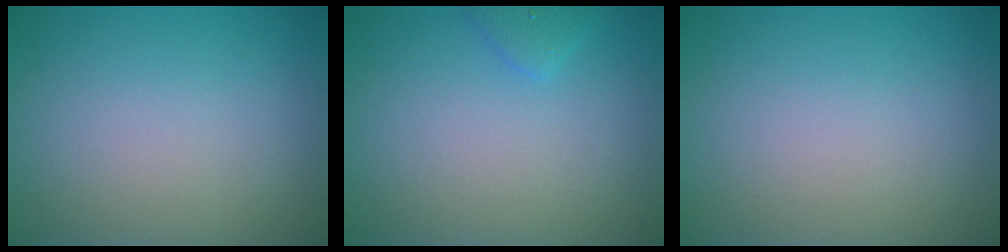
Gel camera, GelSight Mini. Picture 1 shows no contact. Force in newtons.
{"total": 1.2, "press": 1.2, "slide": 0.1}
{"total": 0.0}